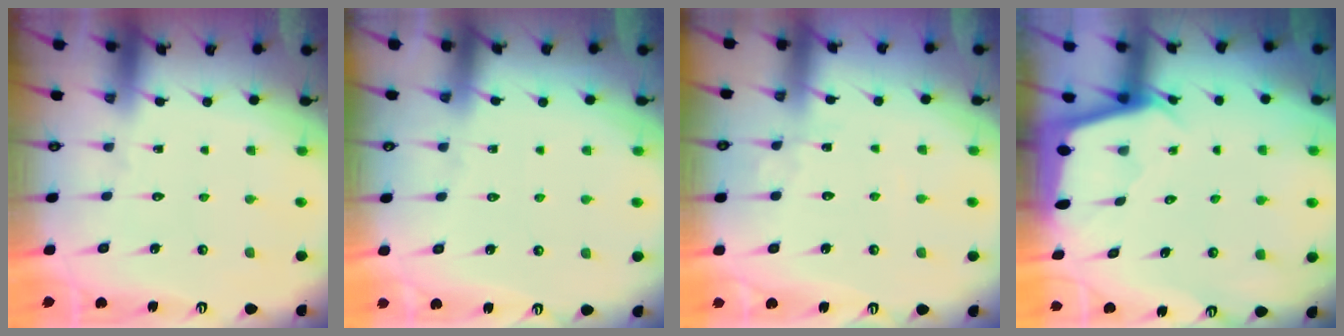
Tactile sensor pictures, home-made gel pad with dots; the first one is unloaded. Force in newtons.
{"total": 2.6, "press": 2.6, "slide": 0.4}
{"total": 2.3, "press": 2.3, "slide": 0.3}
{"total": 2.1, "press": 2.1, "slide": 0.2}